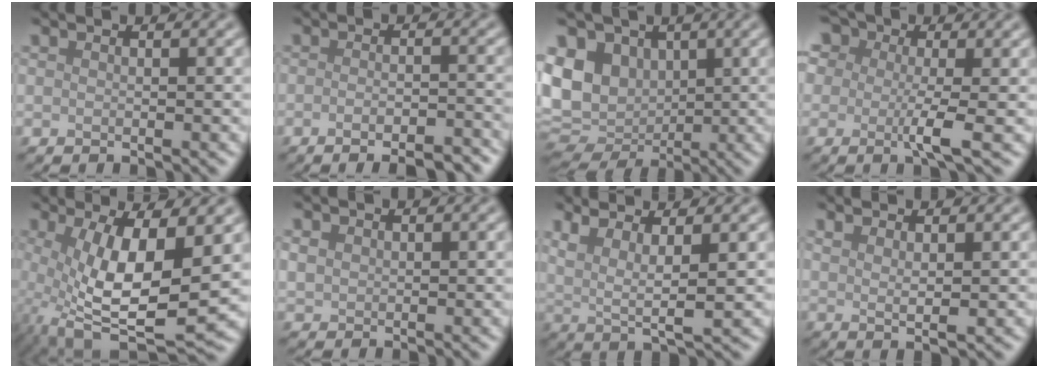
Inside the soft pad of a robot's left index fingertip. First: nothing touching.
{"total": 5.4, "force": [-3.4, 1.6, 3.8], "torque": [-0.046, 0.000, -0.037]}
{"total": 10.2, "force": [1.1, 8.2, 6.1], "torque": [-0.109, 0.005, 0.024]}
{"total": 4.8, "force": [0.5, 2.7, 3.9], "torque": [-0.071, 0.005, -0.008]}
{"total": 10.0, "force": [-0.4, 3.3, 9.4], "torque": [-0.185, -0.016, -0.004]}
{"total": 1.2, "force": [0.5, 1.0, 0.4], "torque": [-0.006, -0.001, 0.011]}
{"total": 4.1, "force": [2.1, 0.8, 3.4], "torque": [-0.070, -0.003, 0.043]}
{"total": 2.1, "force": [1.3, 0.5, 1.6], "torque": [-0.025, -0.003, 0.020]}